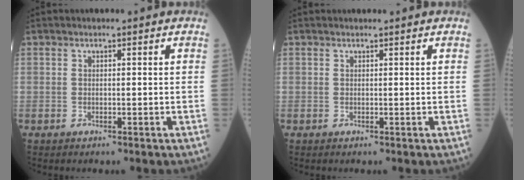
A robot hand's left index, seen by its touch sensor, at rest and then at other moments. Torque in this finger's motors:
{"motor_torque": [0.31, 0.02, -0.03, -0.01]}